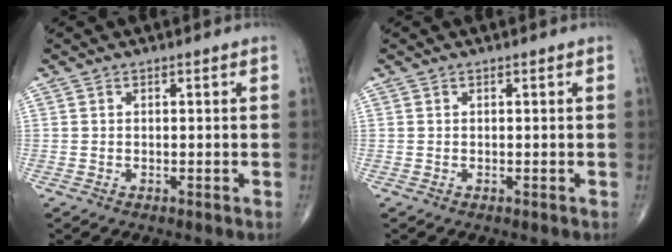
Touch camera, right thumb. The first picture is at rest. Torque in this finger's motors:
{"motor_torque": [0.05, 0.05, -0.02, 0.02, 0.00]}